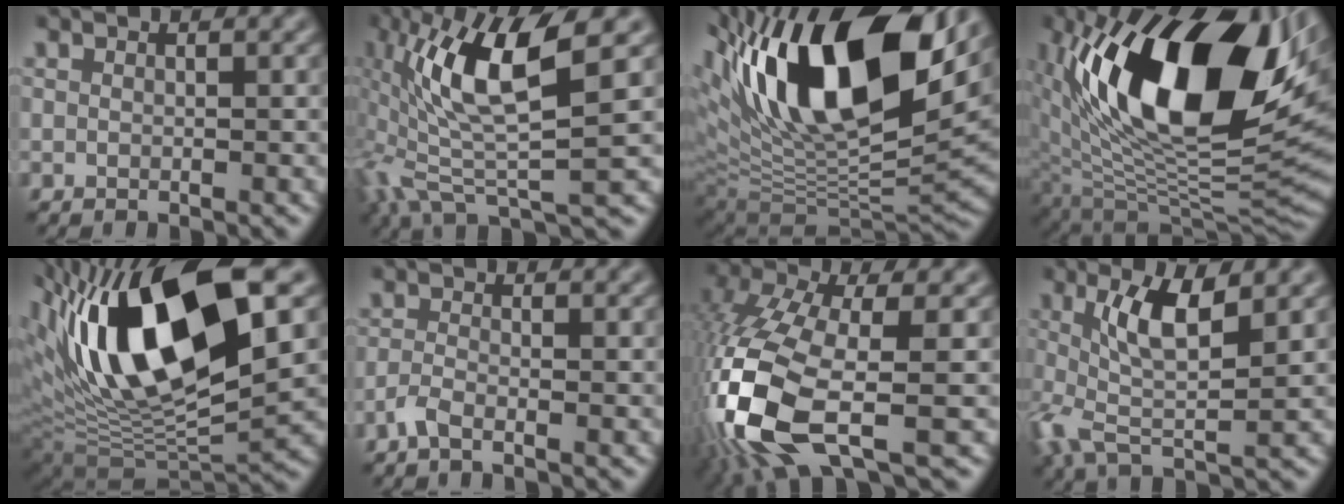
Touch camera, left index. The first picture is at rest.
{"total": 10.5, "force": [2.1, 2.7, 9.9], "torque": [-0.184, 0.003, 0.036]}
{"total": 18.4, "force": [7.2, 7.2, 15.3], "torque": [-0.260, 0.022, 0.115]}
{"total": 19.4, "force": [6.2, 9.7, 15.6], "torque": [-0.263, 0.006, 0.113]}
{"total": 16.6, "force": [6.0, 6.2, 14.2], "torque": [-0.240, 0.006, 0.095]}
{"total": 1.4, "force": [-1.0, 0.2, 0.9], "torque": [-0.024, 0.003, -0.027]}
{"total": 12.1, "force": [-4.3, 4.7, 10.4], "torque": [-0.249, -0.017, -0.084]}
{"total": 6.3, "force": [1.3, 1.8, 5.9], "torque": [-0.122, 0.005, 0.019]}